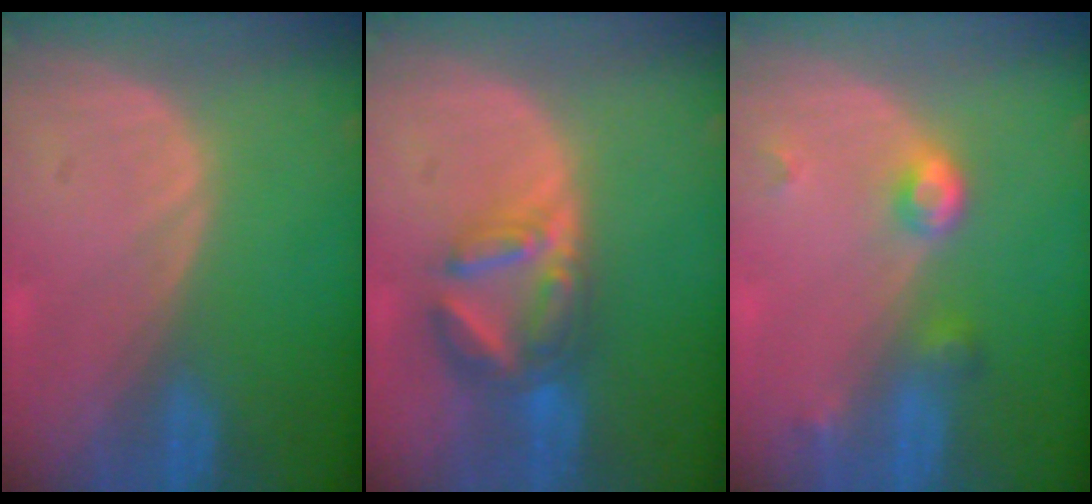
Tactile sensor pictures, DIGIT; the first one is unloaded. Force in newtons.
{"total": 7.2, "press": 6.2, "slide": 3.5}
{"total": 3.8, "press": 3.5, "slide": 1.5}